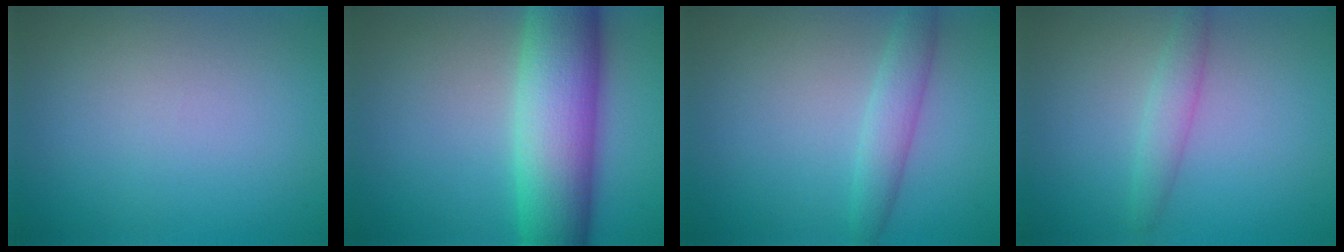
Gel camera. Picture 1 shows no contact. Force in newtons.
{"total": 10.3, "press": 10.3, "slide": 0.5}
{"total": 2.5, "press": 2.5, "slide": 0.1}
{"total": 1.9, "press": 1.9, "slide": 0.1}